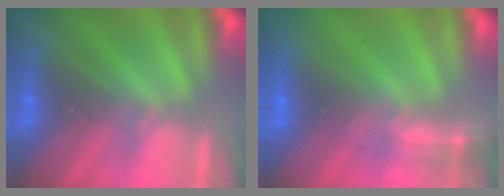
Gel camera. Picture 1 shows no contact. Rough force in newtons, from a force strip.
{"total": 1.9}